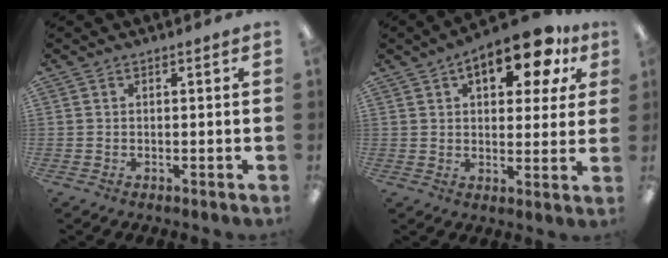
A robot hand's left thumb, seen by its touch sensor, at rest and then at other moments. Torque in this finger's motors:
{"motor_torque": [0.23, 0.60, -0.04, -0.02, 0.08]}